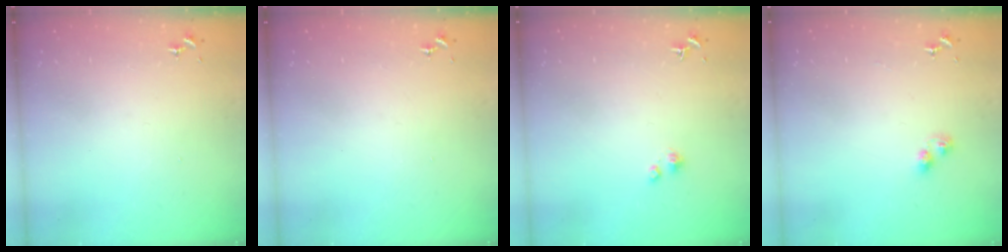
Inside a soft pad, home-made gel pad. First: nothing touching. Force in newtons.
{"total": 0.0}
{"total": 2.2, "press": 2.2, "slide": 0.2}
{"total": 2.8, "press": 2.8, "slide": 0.5}